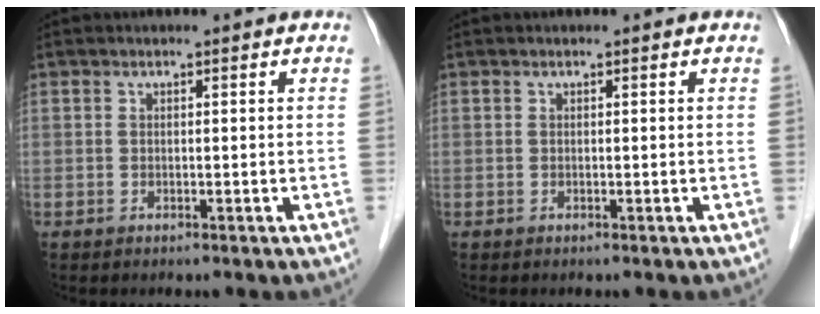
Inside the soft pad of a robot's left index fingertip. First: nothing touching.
{"total": 0.0}